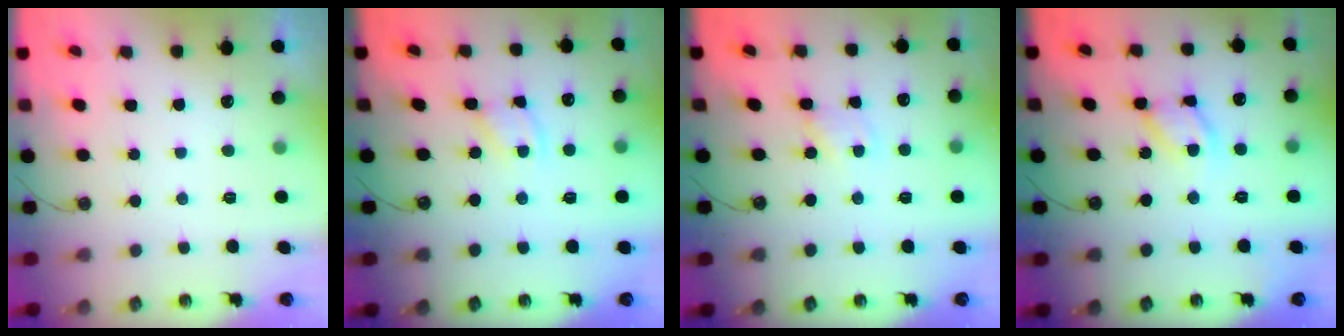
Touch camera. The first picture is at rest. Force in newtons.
{"total": 3.2, "press": 3.2, "slide": 0.1}
{"total": 1.8, "press": 1.8, "slide": 0.2}
{"total": 10.9, "press": 10.9, "slide": 0.5}